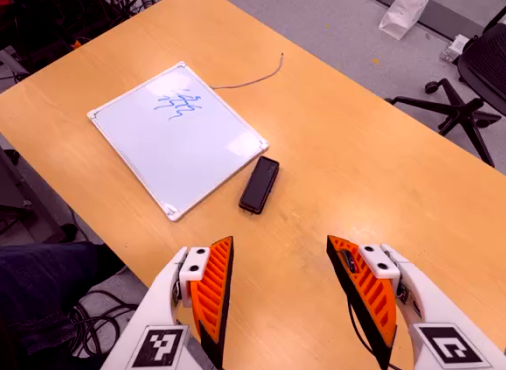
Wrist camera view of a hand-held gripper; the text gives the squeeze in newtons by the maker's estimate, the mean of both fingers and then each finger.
{"total": 0.0}